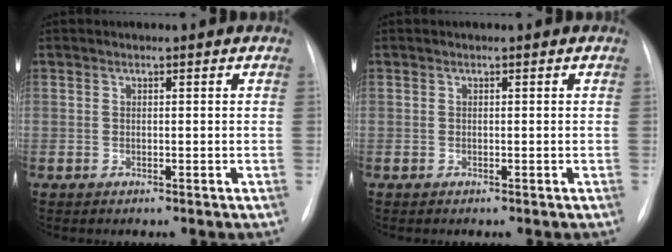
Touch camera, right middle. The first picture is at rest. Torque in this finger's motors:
{"motor_torque": [0.80, -0.75, 0.01, -0.05]}